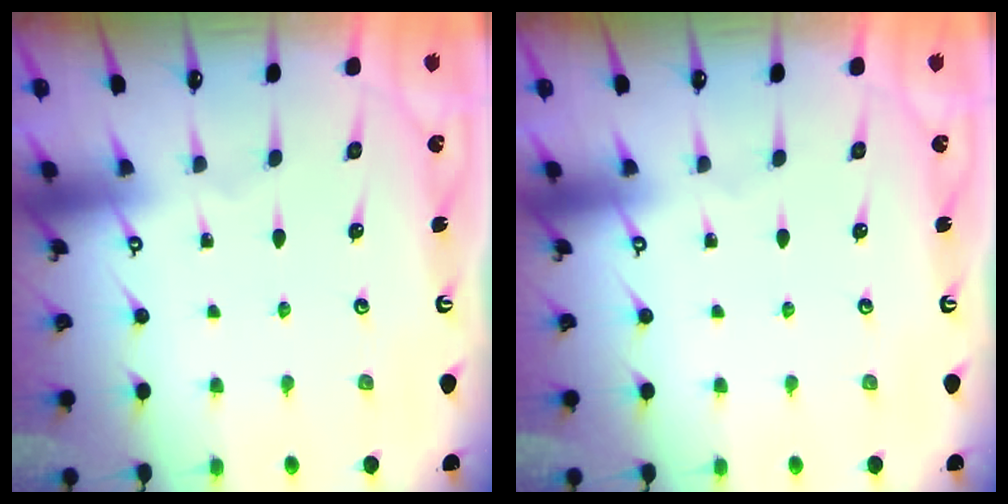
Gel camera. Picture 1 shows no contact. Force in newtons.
{"total": 0.0}